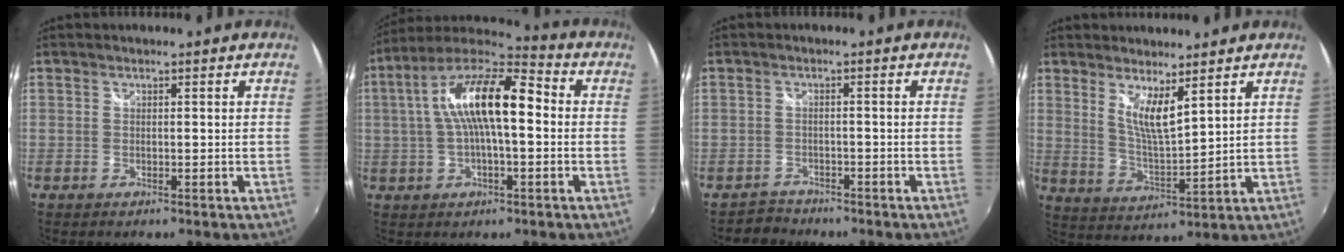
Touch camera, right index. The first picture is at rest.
{"total": 16.4, "force": [1.4, 5.4, 15.4], "torque": [-0.279, 0.024, 0.010]}
{"total": 2.9, "force": [-2.3, 1.7, -0.6], "torque": [0.002, 0.011, -0.042]}
{"total": 6.8, "force": [4.4, 1.1, 5.2], "torque": [-0.094, -0.015, 0.081]}